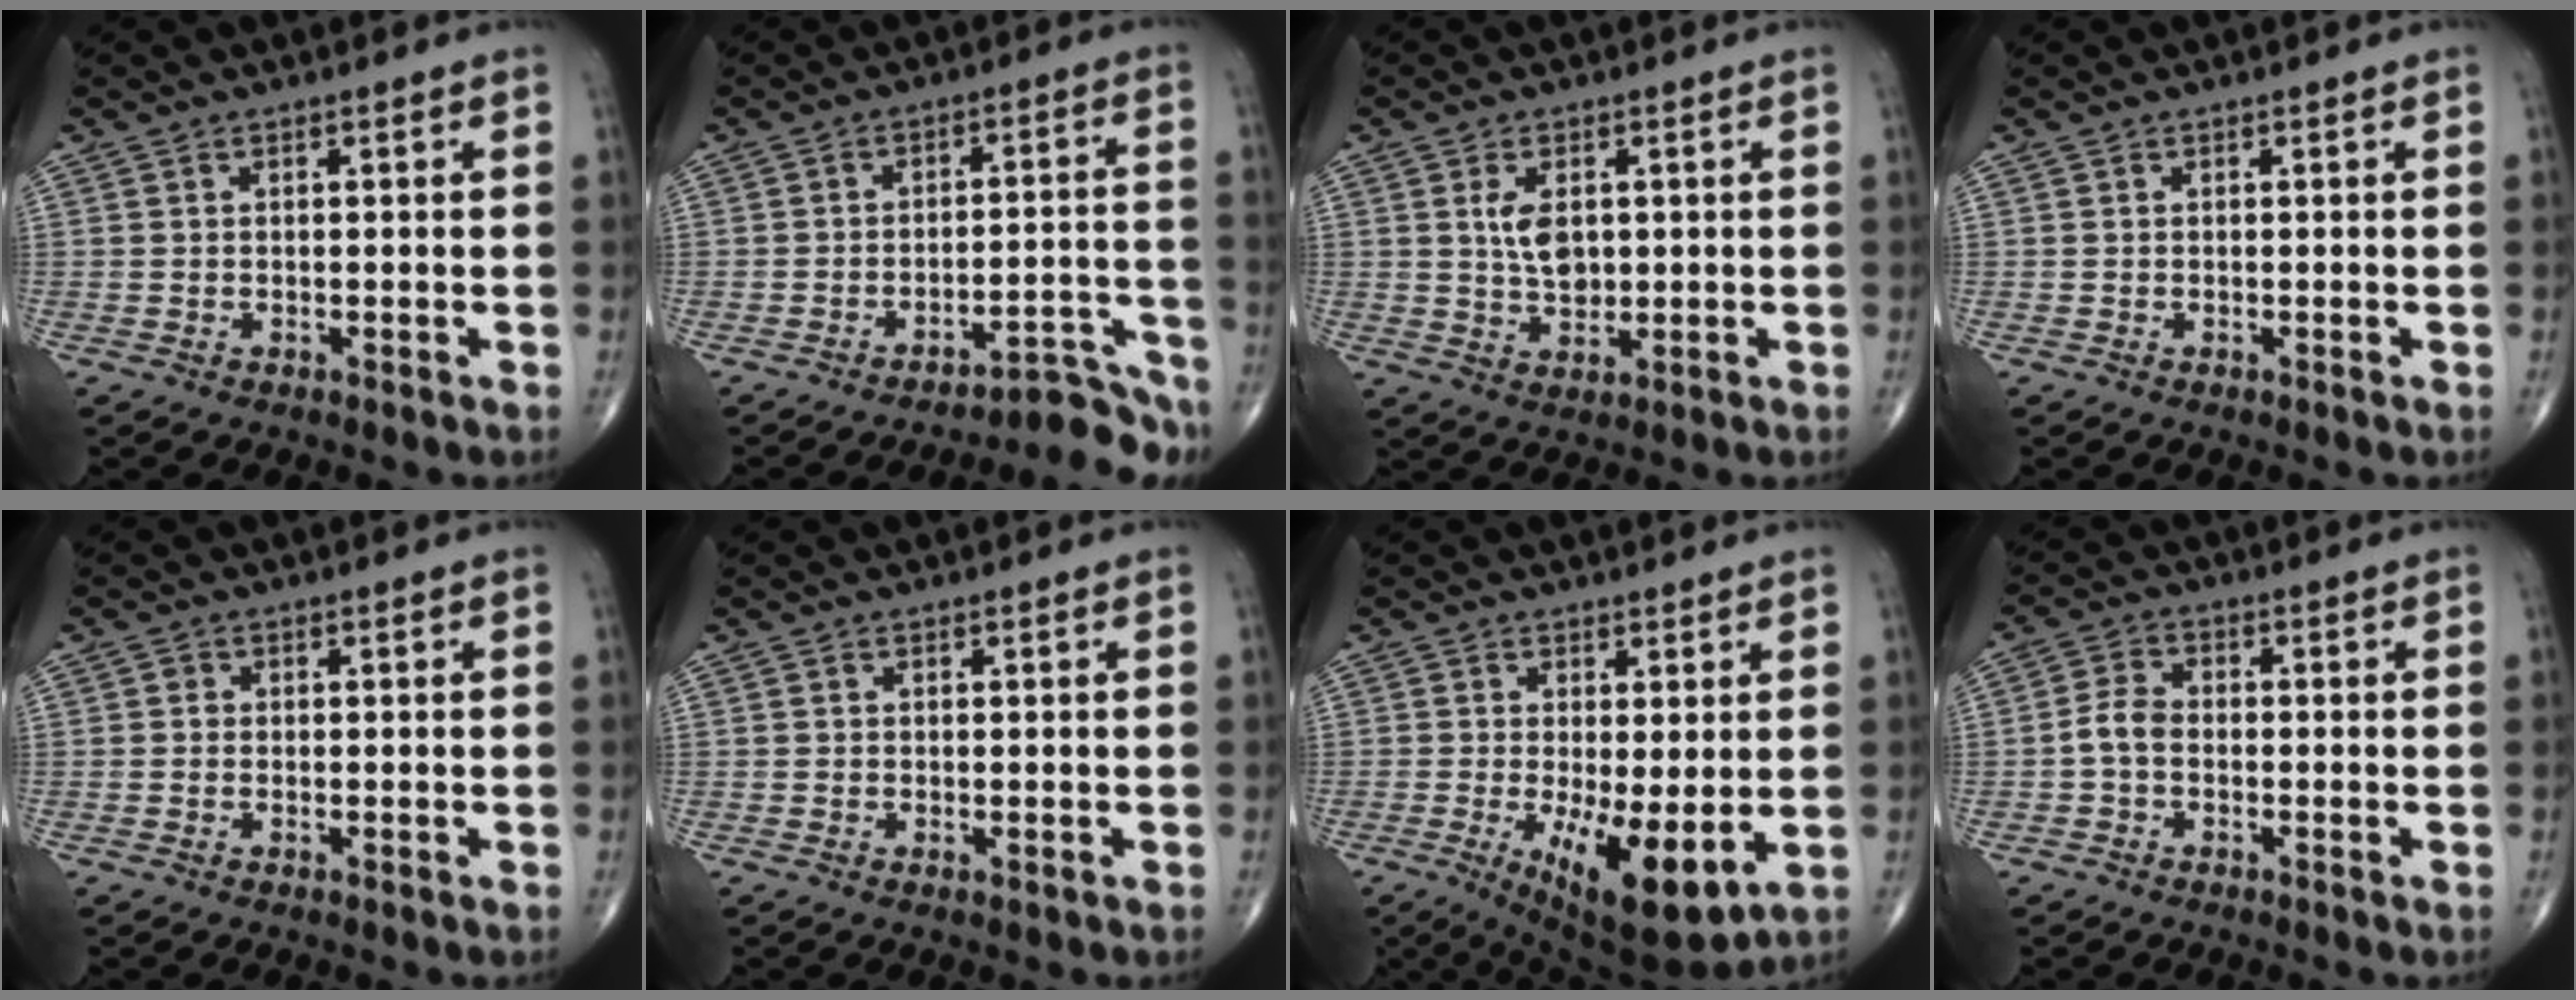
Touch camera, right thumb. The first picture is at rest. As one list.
[{"total": 7.9, "force": [-7.7, 0.4, 1.5], "torque": [0.010, 0.095, -0.112]}, {"total": 5.4, "force": [1.0, 3.2, 4.1], "torque": [-0.065, -0.008, 0.023]}, {"total": 0.0}, {"total": 0.7, "force": [0.0, 0.7, 0.2], "torque": [0.002, 0.002, -0.002]}, {"total": 0.0}, {"total": 11.7, "force": [-2.3, 4.1, 10.8], "torque": [-0.168, -0.027, -0.022]}, {"total": 3.7, "force": [-1.0, 2.5, 2.6], "torque": [-0.050, 0.013, -0.027]}]